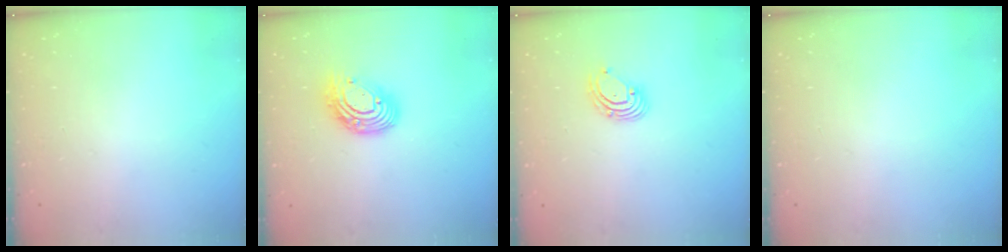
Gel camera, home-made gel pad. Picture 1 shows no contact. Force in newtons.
{"total": 11.5, "press": 11.4, "slide": 0.9}
{"total": 3.7, "press": 3.7, "slide": 0.4}
{"total": 0.0}